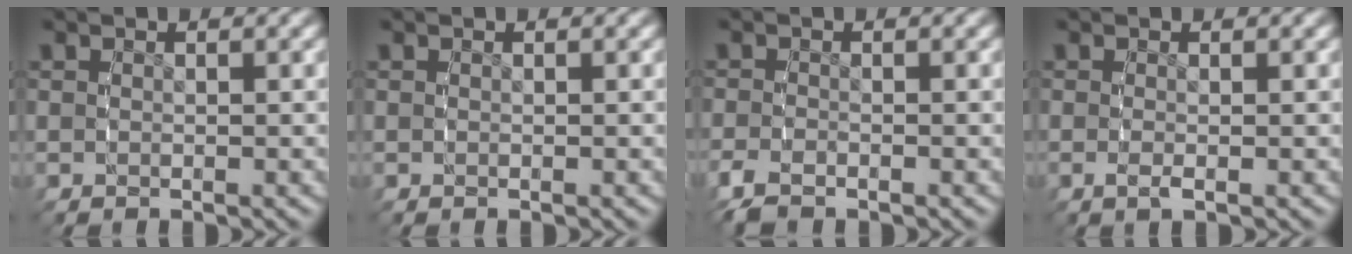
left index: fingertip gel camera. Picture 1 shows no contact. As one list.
[{"total": 0.0}, {"total": 1.9, "force": [-1.5, 0.7, 0.8], "torque": [-0.026, -0.007, -0.025]}, {"total": 0.9, "force": [-0.4, -0.1, 0.8], "torque": [-0.026, -0.006, -0.004]}]